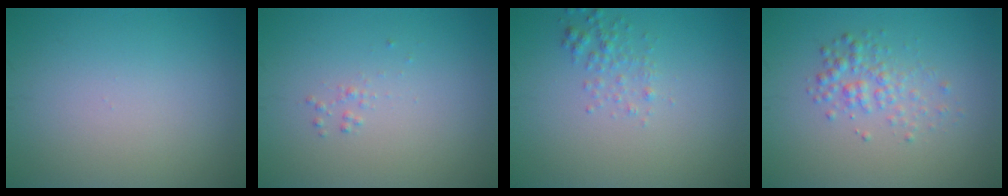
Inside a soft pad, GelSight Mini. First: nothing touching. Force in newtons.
{"total": 0.5, "press": 0.5, "slide": 0.0}
{"total": 1.6, "press": 1.5, "slide": 0.2}
{"total": 2.3, "press": 2.3, "slide": 0.1}